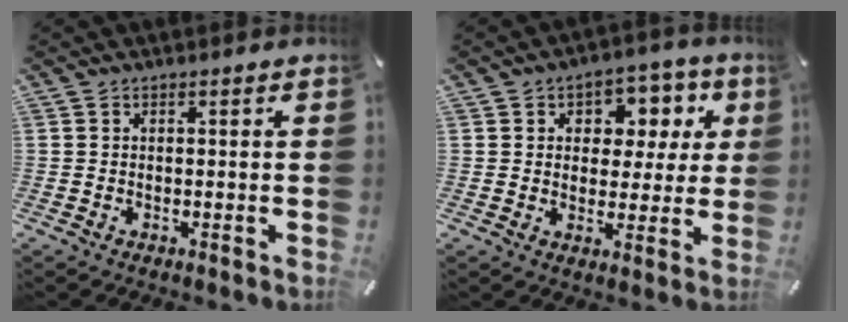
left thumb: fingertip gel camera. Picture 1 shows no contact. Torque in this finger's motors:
{"motor_torque": [0.36, 0.39, 0.11, -0.05, 0.04]}